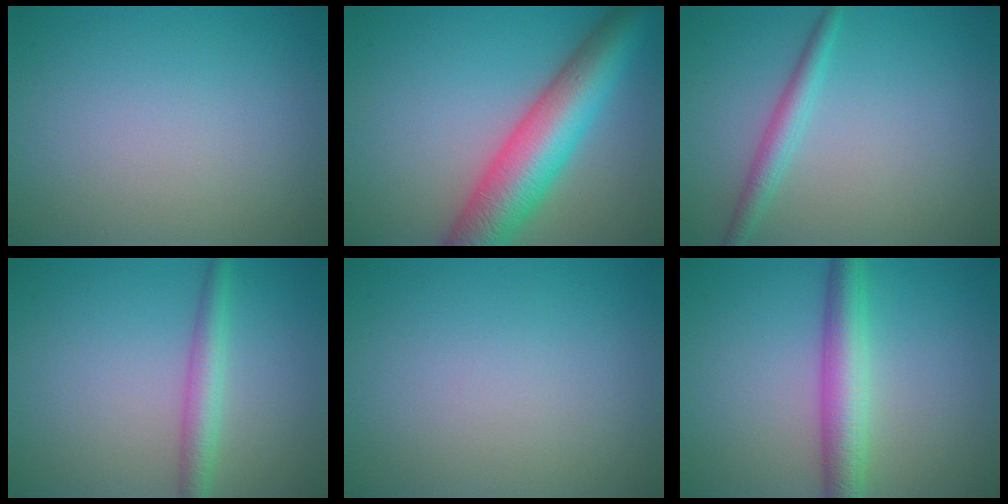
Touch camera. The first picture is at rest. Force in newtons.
{"total": 9.3, "press": 9.3, "slide": 0.3}
{"total": 2.2, "press": 2.2, "slide": 0.0}
{"total": 2.7, "press": 2.7, "slide": 0.1}
{"total": 0.0}
{"total": 4.6, "press": 4.6, "slide": 0.1}